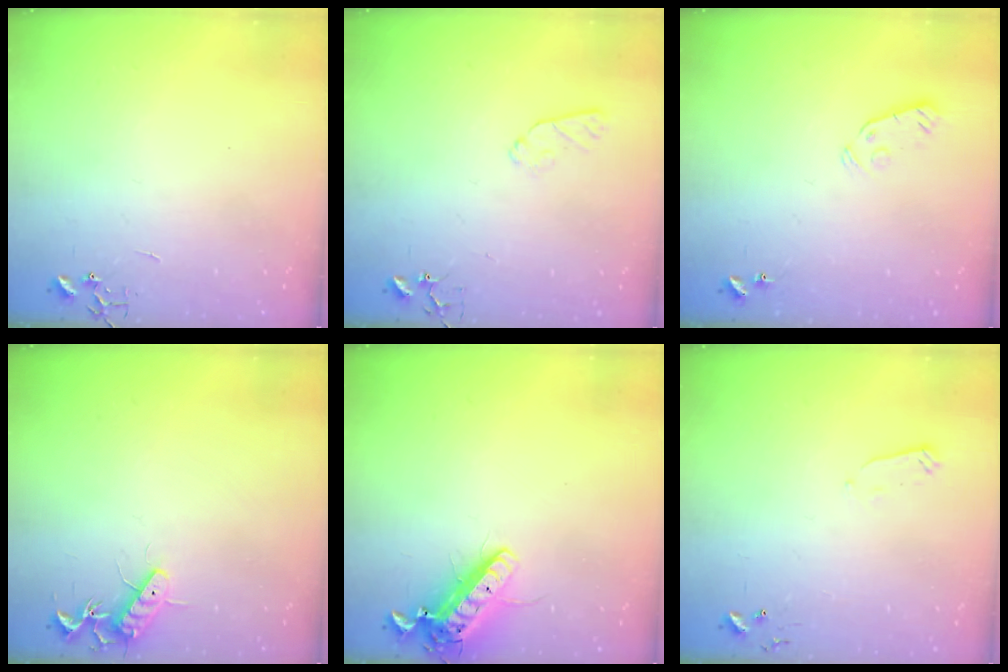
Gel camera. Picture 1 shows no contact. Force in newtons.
{"total": 5.3, "press": 5.2, "slide": 0.7}
{"total": 3.1, "press": 3.0, "slide": 0.9}
{"total": 11.5, "press": 11.5, "slide": 1.0}
{"total": 14.4, "press": 14.1, "slide": 2.7}
{"total": 2.4, "press": 2.4, "slide": 0.4}